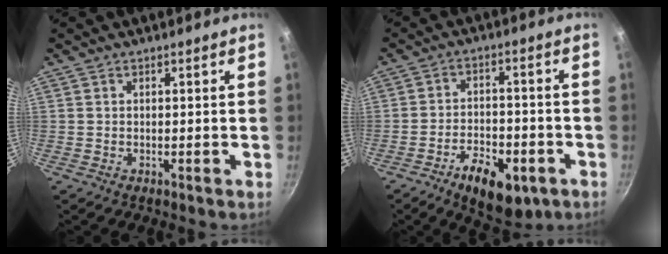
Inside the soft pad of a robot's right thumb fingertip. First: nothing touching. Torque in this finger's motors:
{"motor_torque": [-0.24, 0.47, 0.55, 0.17, 0.13]}